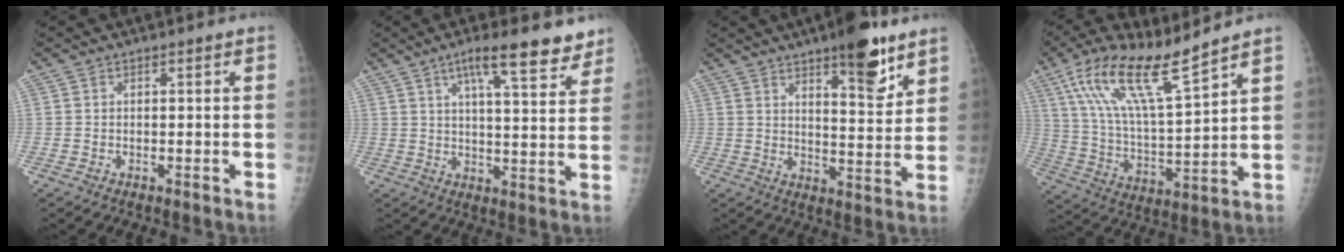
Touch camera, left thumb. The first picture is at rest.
{"total": 12.4, "force": [8.4, 2.8, 8.7], "torque": [-0.100, -0.039, 0.122]}
{"total": 11.9, "force": [7.5, 3.4, 8.5], "torque": [-0.094, -0.047, 0.109]}
{"total": 15.6, "force": [10.7, 2.4, 11.0], "torque": [-0.198, -0.052, 0.210]}